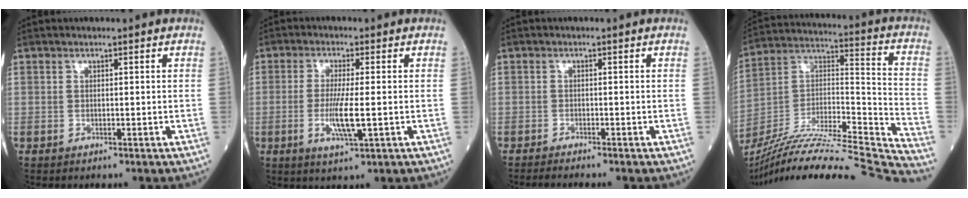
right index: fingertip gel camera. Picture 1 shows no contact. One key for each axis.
{"total": 6.0, "fx": -1.1, "fy": 0.2, "fz": 5.9, "tx": -0.119, "ty": -0.014, "tz": -0.021}
{"total": 2.3, "fx": -2.2, "fy": -0.3, "fz": 0.9, "tx": -0.017, "ty": -0.004, "tz": -0.035}
{"total": 30.7, "fx": -28.1, "fy": -0.9, "fz": 12.5, "tx": -0.179, "ty": -0.023, "tz": -0.441}